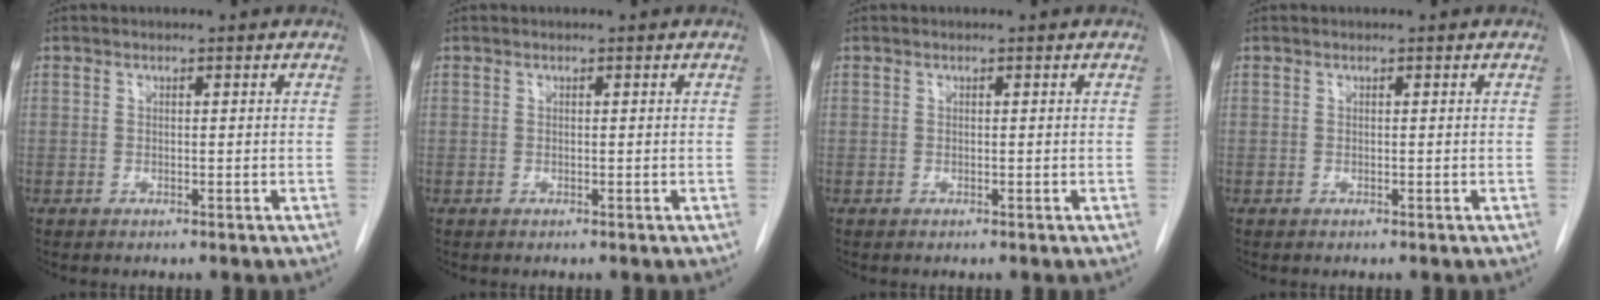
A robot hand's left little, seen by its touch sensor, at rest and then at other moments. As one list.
[{"total": 0.0}, {"total": 0.0}, {"total": 0.0}]